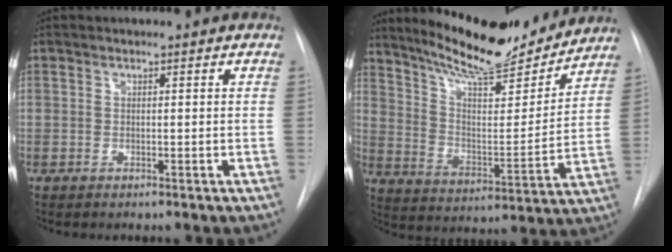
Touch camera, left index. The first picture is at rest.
{"total": 18.0, "force": [16.3, 2.7, 7.2], "torque": [-0.119, -0.025, 0.253]}